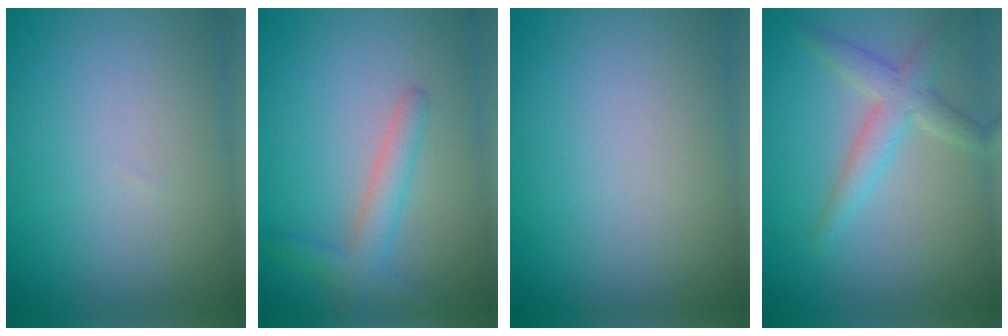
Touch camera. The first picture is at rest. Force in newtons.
{"total": 2.1, "press": 2.1, "slide": 0.2}
{"total": 0.0}
{"total": 3.1, "press": 3.1, "slide": 0.4}